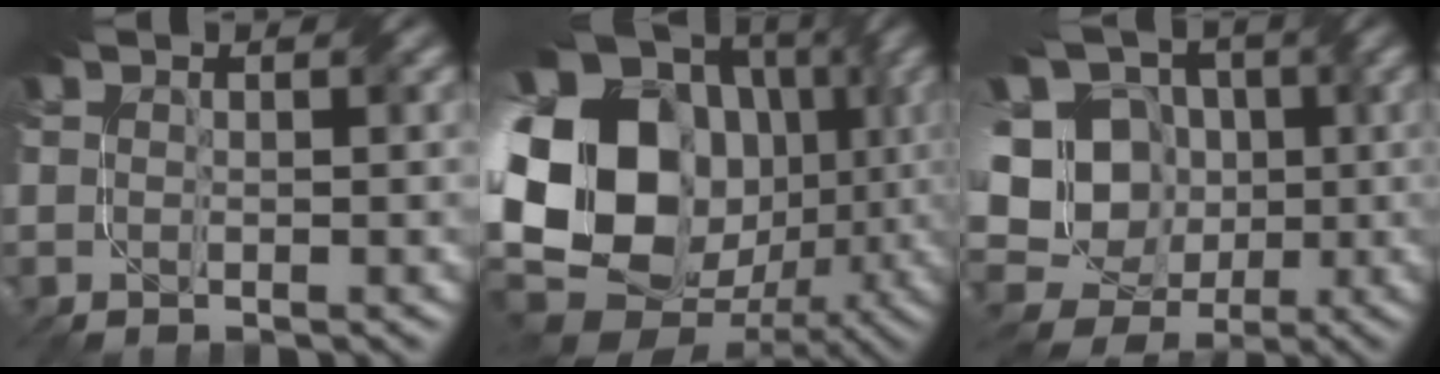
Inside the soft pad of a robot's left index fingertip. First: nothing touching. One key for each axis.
{"total": 21.9, "fx": 0.4, "fy": 17.0, "fz": 13.8, "tx": -0.286, "ty": -0.010, "tz": -0.011}
{"total": 13.5, "fx": -1.1, "fy": 12.1, "fz": 5.9, "tx": -0.147, "ty": 0.027, "tz": -0.029}